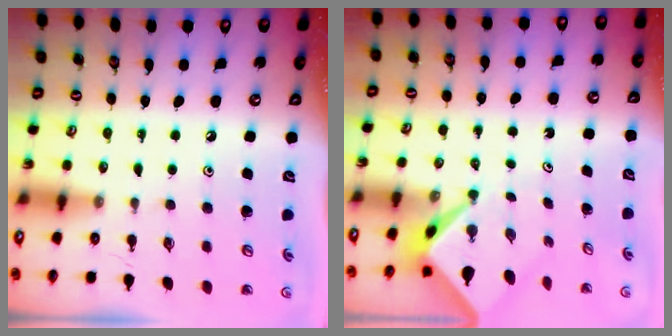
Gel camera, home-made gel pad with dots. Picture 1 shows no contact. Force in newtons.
{"total": 2.4, "press": 2.4, "slide": 0.2}